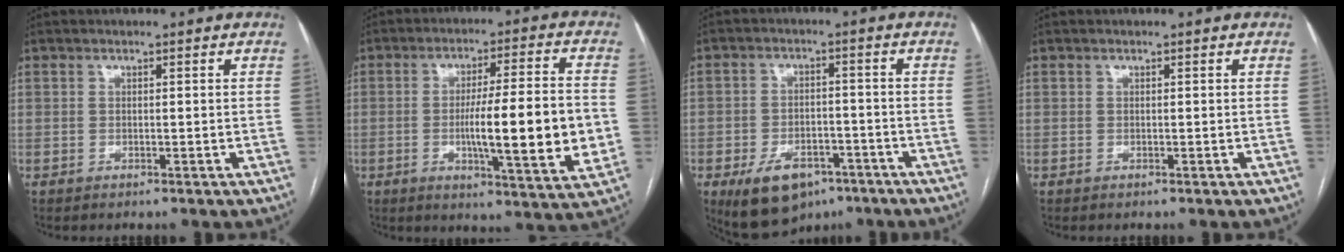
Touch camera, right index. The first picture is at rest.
{"total": 15.5, "force": [-2.0, 1.2, 15.4], "torque": [-0.233, -0.006, -0.031]}
{"total": 9.8, "force": [-5.7, 5.8, 5.5], "torque": [-0.094, 0.001, -0.082]}
{"total": 0.0}